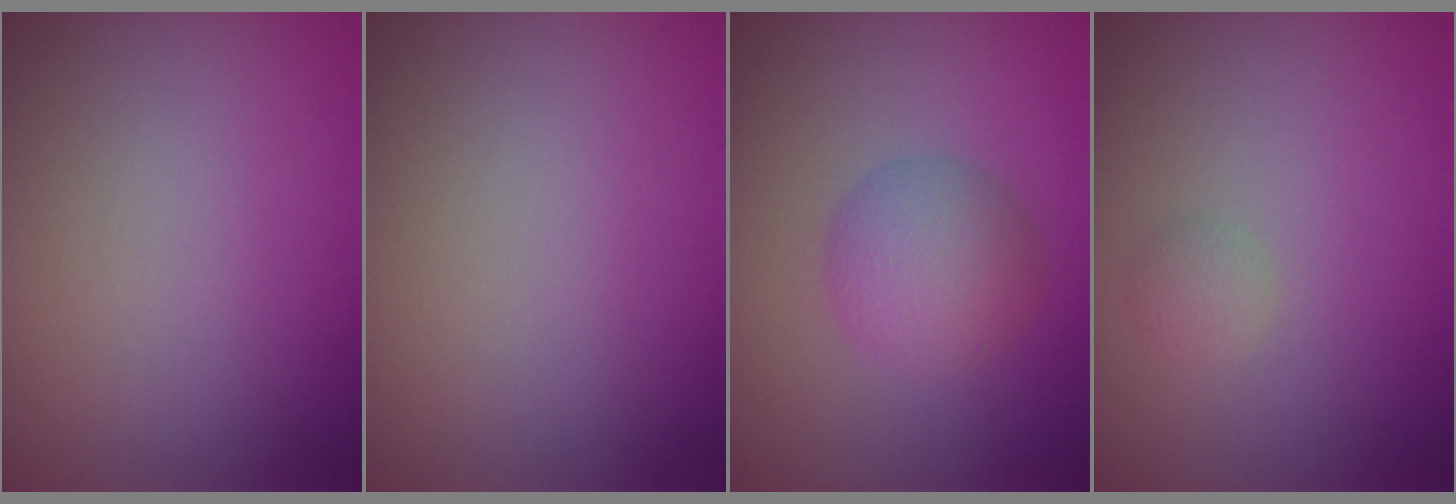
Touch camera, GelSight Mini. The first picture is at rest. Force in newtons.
{"total": 0.0}
{"total": 4.0, "press": 4.0, "slide": 0.0}
{"total": 1.1, "press": 1.1, "slide": 0.0}